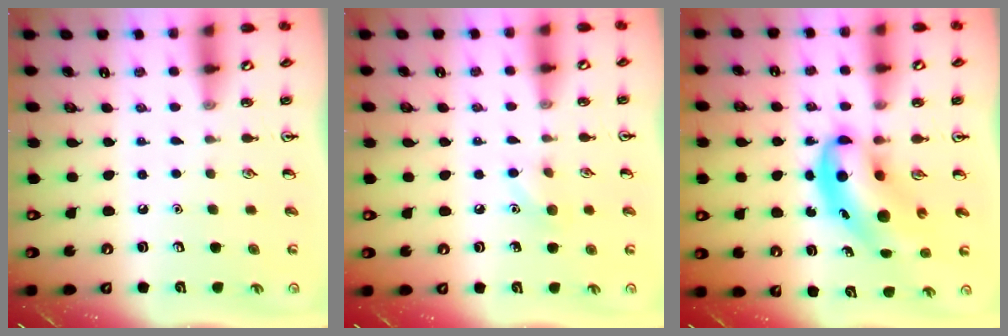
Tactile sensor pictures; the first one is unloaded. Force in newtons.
{"total": 6.9, "press": 6.6, "slide": 2.1}
{"total": 9.0, "press": 8.7, "slide": 2.6}